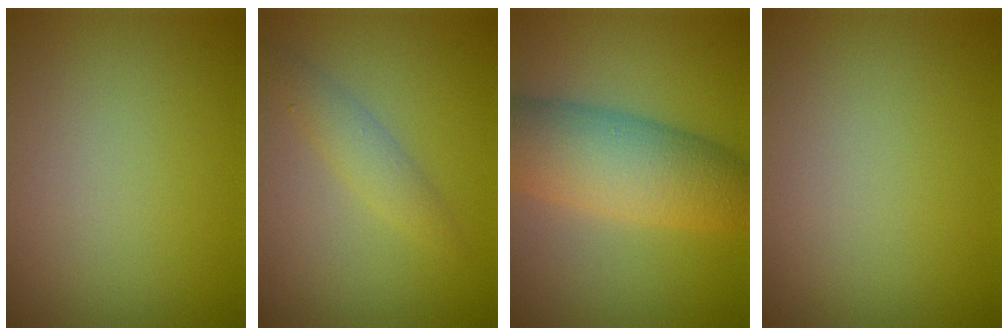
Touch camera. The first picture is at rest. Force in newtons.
{"total": 1.9, "press": 1.9, "slide": 0.0}
{"total": 8.1, "press": 8.1, "slide": 0.1}
{"total": 0.0}